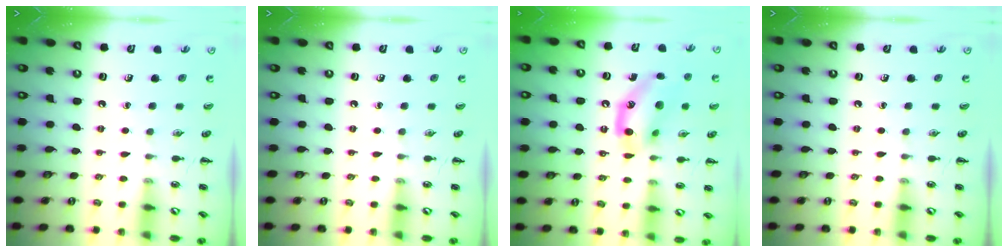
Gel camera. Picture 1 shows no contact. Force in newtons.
{"total": 0.0}
{"total": 14.8, "press": 14.4, "slide": 3.3}
{"total": 0.0}